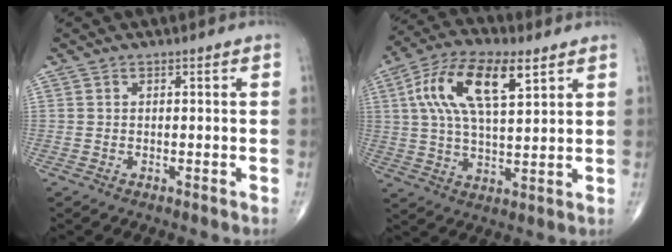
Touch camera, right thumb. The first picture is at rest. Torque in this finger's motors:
{"motor_torque": [-0.49, 1.18, 0.21, -0.08, 0.16]}